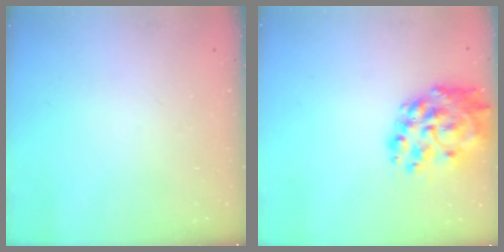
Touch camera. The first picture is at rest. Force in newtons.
{"total": 13.4, "press": 12.5, "slide": 4.8}